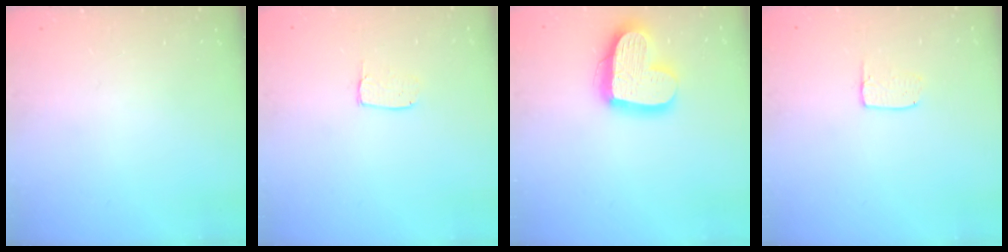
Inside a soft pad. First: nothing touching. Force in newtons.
{"total": 4.5, "press": 4.5, "slide": 0.3}
{"total": 18.0, "press": 17.9, "slide": 1.5}
{"total": 3.6, "press": 3.5, "slide": 0.2}